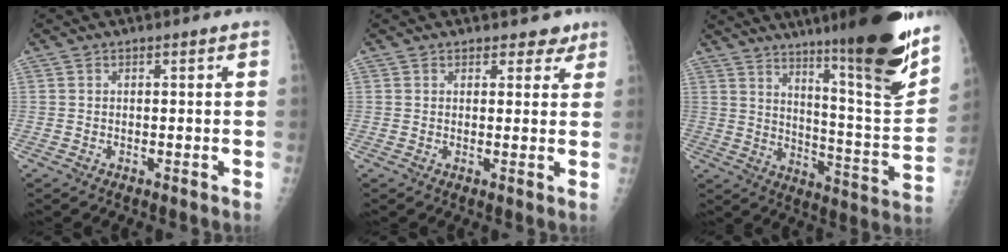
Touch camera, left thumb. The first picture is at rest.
{"total": 3.2, "force": [2.5, 1.9, 0.5], "torque": [0.021, -0.014, 0.023]}
{"total": 24.1, "force": [15.9, 2.7, 17.9], "torque": [-0.242, -0.087, 0.242]}